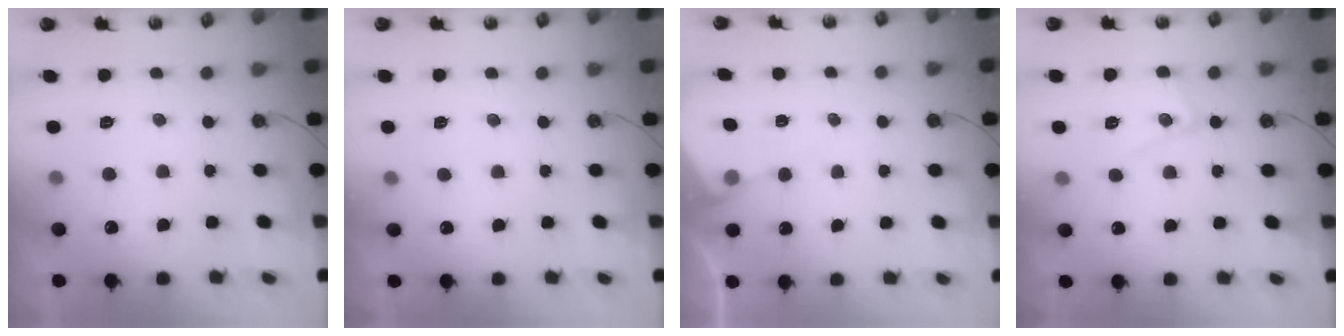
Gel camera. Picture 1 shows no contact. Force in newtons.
{"total": 2.2, "press": 2.2, "slide": 0.4}
{"total": 4.1, "press": 4.1, "slide": 0.6}
{"total": 9.1, "press": 9.0, "slide": 0.6}